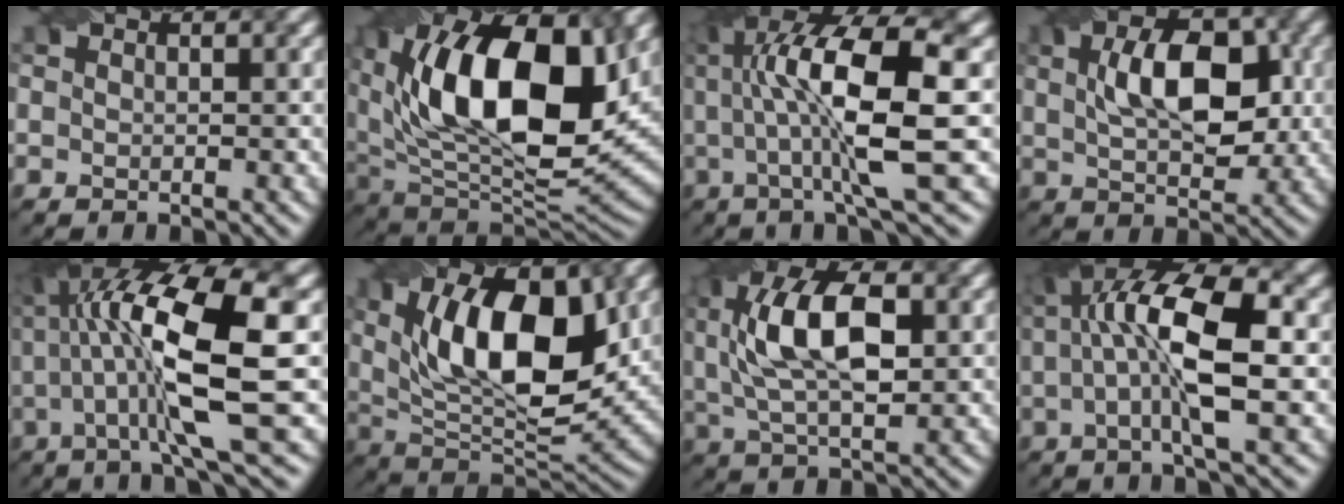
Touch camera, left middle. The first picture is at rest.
{"total": 16.5, "force": [3.9, 8.5, 13.6], "torque": [-0.228, 0.007, 0.066]}
{"total": 11.6, "force": [0.8, 2.7, 11.3], "torque": [-0.182, 0.021, 0.024]}
{"total": 7.6, "force": [0.9, 4.0, 6.3], "torque": [-0.106, 0.017, 0.024]}
{"total": 11.5, "force": [0.5, 2.5, 11.2], "torque": [-0.191, 0.015, 0.021]}
{"total": 12.6, "force": [2.9, 5.8, 10.8], "torque": [-0.167, 0.006, 0.049]}
{"total": 8.8, "force": [0.9, 4.3, 7.6], "torque": [-0.153, 0.021, 0.022]}
{"total": 9.3, "force": [0.2, 2.6, 8.9], "torque": [-0.156, 0.024, 0.010]}